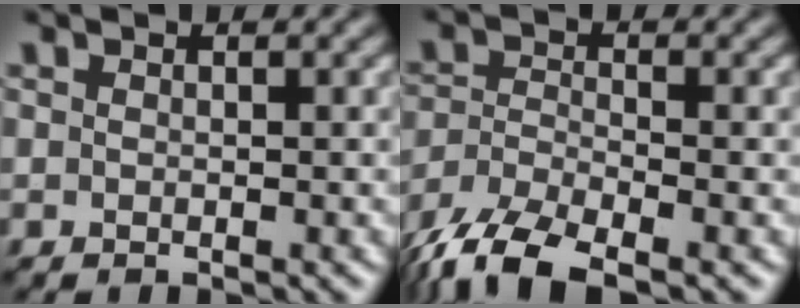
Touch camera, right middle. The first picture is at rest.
{"total": 7.5, "force": [-5.5, 2.3, 4.5], "torque": [-0.090, -0.015, -0.115]}